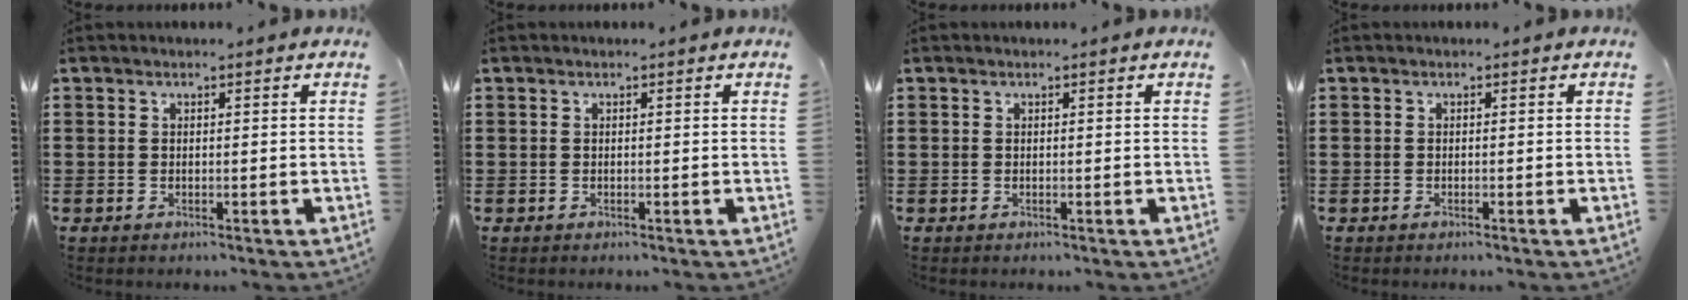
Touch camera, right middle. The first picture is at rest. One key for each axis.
{"total": 0.0}
{"total": 0.0}
{"total": 0.0}